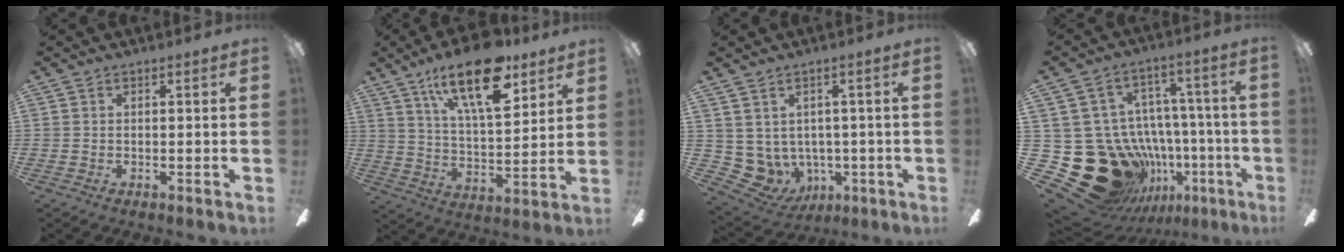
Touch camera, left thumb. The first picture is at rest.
{"total": 21.1, "force": [12.8, 8.4, 14.5], "torque": [-0.241, -0.056, 0.211]}
{"total": 5.4, "force": [0.8, 5.2, 1.1], "torque": [-0.072, -0.026, 0.020]}
{"total": 27.0, "force": [-9.0, 21.1, 14.2], "torque": [-0.250, 0.033, -0.072]}